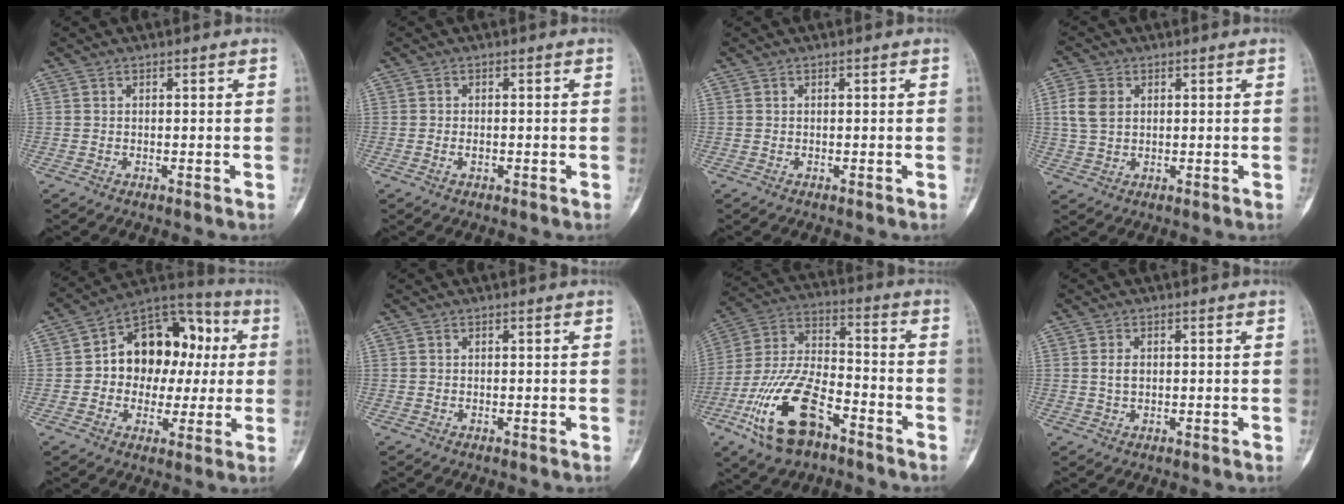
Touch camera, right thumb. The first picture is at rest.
{"total": 1.3, "force": [-0.4, 0.8, 0.9], "torque": [-0.017, 0.005, -0.007]}
{"total": 0.0}
{"total": 5.6, "force": [1.4, 4.1, 3.6], "torque": [-0.070, 0.003, 0.028]}
{"total": 17.6, "force": [1.6, 13.0, 11.8], "torque": [-0.107, 0.035, 0.015]}
{"total": 0.0}
{"total": 18.3, "force": [-9.3, 8.6, 13.2], "torque": [-0.261, 0.054, -0.174]}
{"total": 2.2, "force": [0.3, 1.5, 1.6], "torque": [-0.025, 0.000, 0.007]}